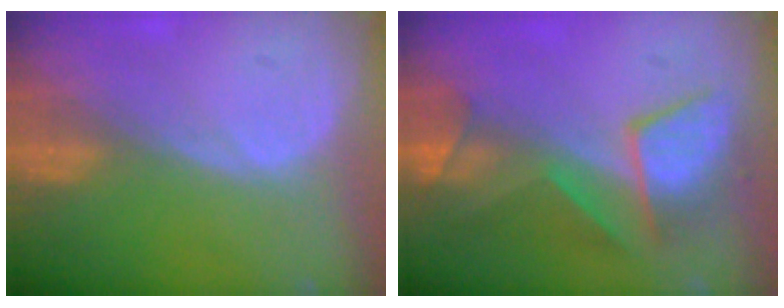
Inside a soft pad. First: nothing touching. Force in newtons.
{"total": 8.6, "press": 8.2, "slide": 2.6}